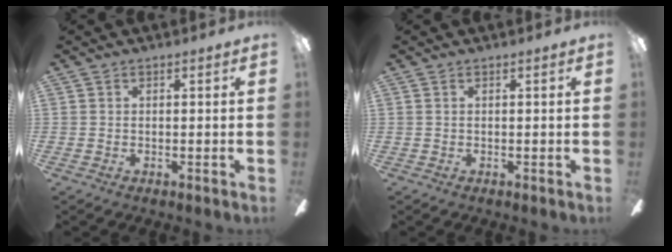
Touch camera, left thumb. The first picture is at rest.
{"total": 0.0}